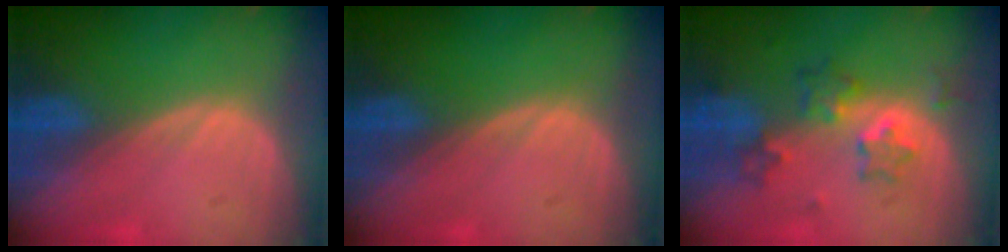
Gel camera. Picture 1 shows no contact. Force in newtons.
{"total": 0.0}
{"total": 6.1, "press": 5.8, "slide": 1.8}